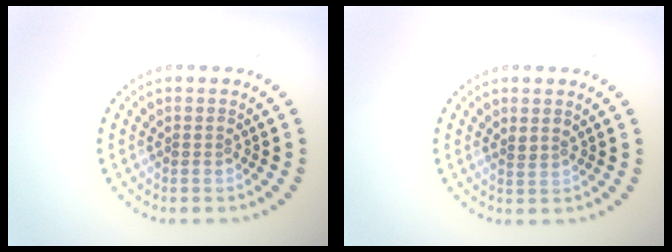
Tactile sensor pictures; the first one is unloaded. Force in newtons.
{"total": 0.7, "press": 0.4, "slide": 0.6}